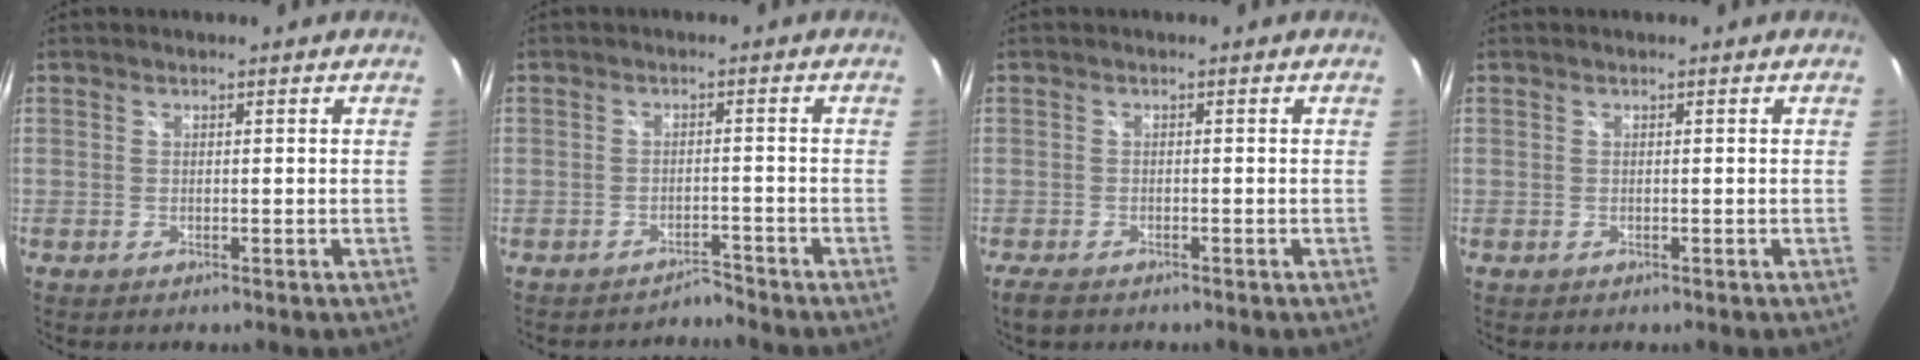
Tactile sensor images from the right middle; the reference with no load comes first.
{"total": 2.3, "force": [-2.2, 0.2, -0.6], "torque": [0.008, 0.007, -0.038]}
{"total": 3.3, "force": [-2.6, 1.2, 1.6], "torque": [-0.039, -0.014, -0.049]}
{"total": 0.0}